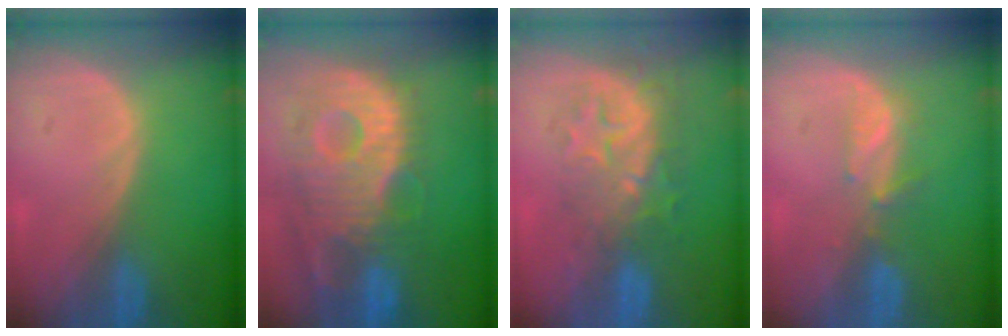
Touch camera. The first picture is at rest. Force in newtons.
{"total": 13.0, "press": 11.3, "slide": 6.3}
{"total": 9.0, "press": 8.0, "slide": 4.2}
{"total": 2.7, "press": 2.6, "slide": 0.8}